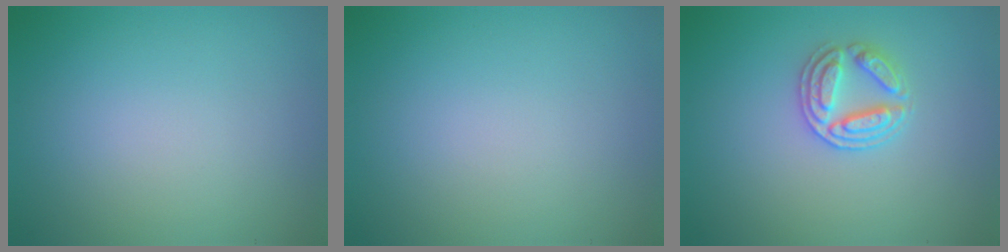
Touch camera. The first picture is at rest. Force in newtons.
{"total": 0.0}
{"total": 2.7, "press": 2.6, "slide": 0.7}